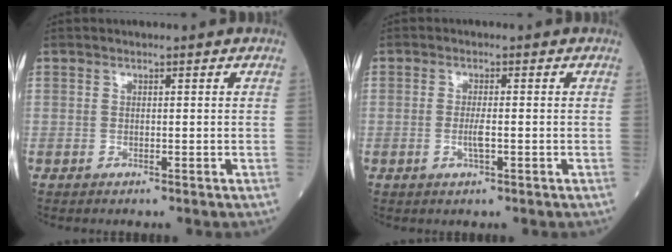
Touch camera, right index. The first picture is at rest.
{"total": 2.2, "force": [-0.6, 0.3, 2.1], "torque": [-0.044, -0.002, -0.012]}